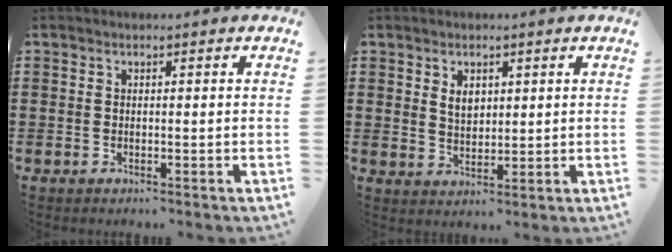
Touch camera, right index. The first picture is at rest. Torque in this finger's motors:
{"motor_torque": [0.25, -0.24, 0.08, 0.07]}